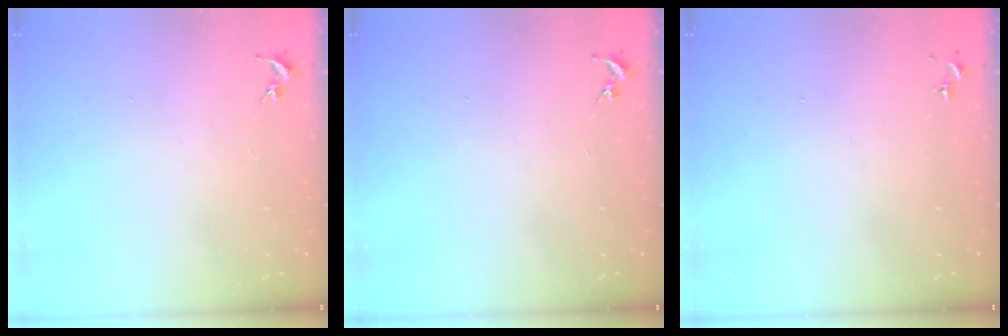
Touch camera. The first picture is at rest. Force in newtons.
{"total": 0.0}
{"total": 0.0}